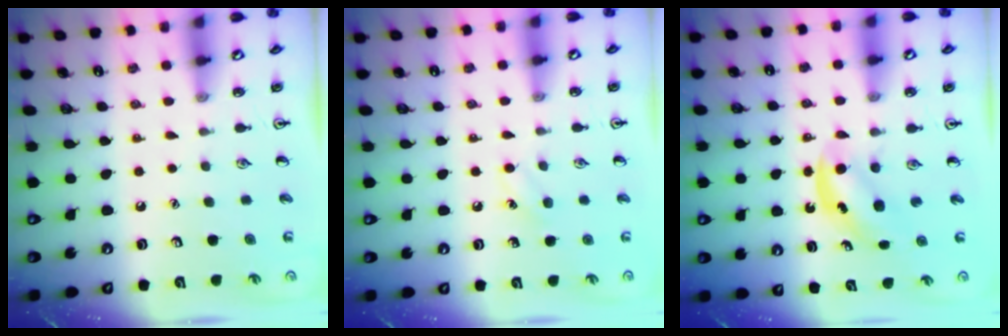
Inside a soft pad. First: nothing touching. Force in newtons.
{"total": 4.9, "press": 4.7, "slide": 1.4}
{"total": 4.8, "press": 4.7, "slide": 0.8}